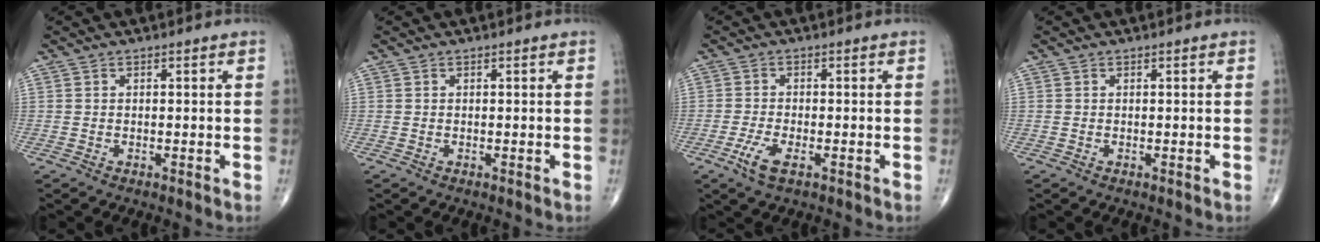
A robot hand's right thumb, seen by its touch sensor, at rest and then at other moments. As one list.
[{"total": 0.0}, {"total": 4.3, "force": [-2.1, 1.6, 3.4], "torque": [-0.075, 0.000, -0.039]}, {"total": 0.0}]